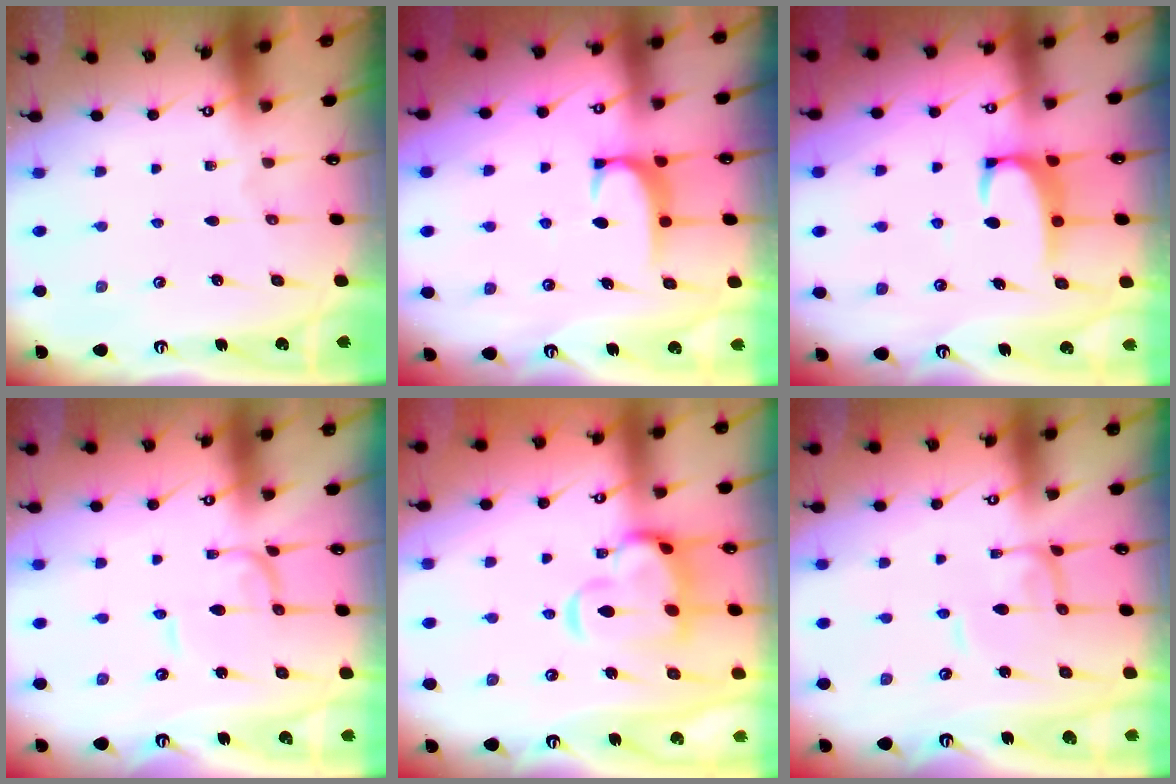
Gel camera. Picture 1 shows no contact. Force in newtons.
{"total": 1.6, "press": 1.5, "slide": 0.5}
{"total": 3.5, "press": 3.5, "slide": 0.2}
{"total": 1.3, "press": 1.3, "slide": 0.1}
{"total": 6.6, "press": 6.5, "slide": 1.4}
{"total": 1.4, "press": 1.4, "slide": 0.1}